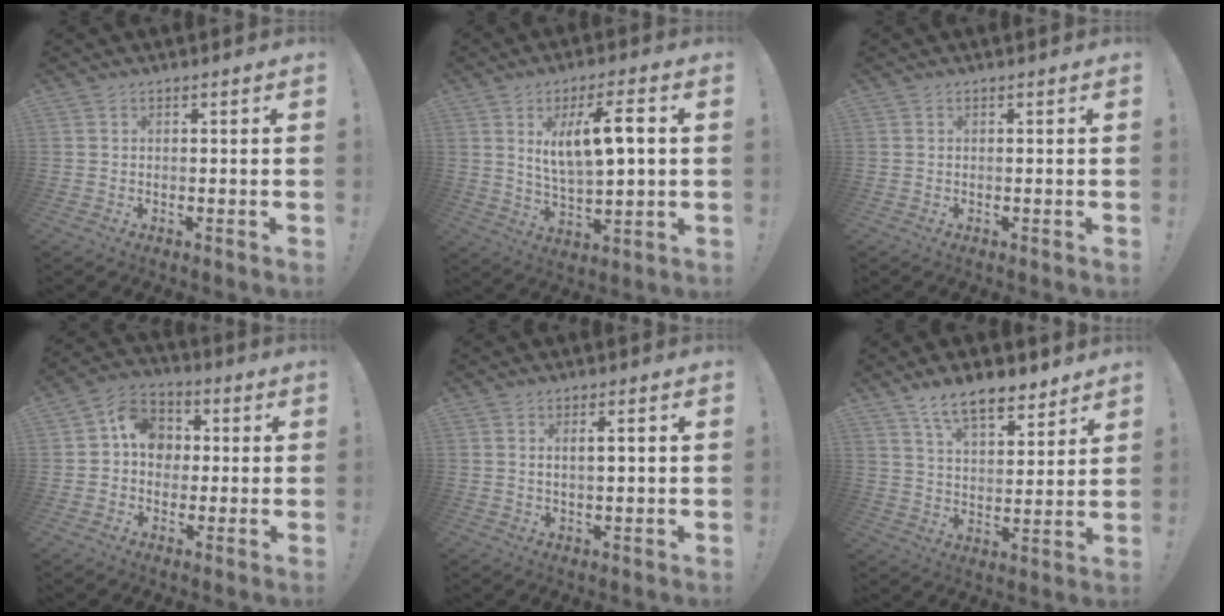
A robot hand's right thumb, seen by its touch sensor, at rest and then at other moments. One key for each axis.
{"total": 11.7, "fx": 3.5, "fy": 3.4, "fz": 10.7, "tx": -0.168, "ty": -0.008, "tz": 0.056}
{"total": 0.0}
{"total": 11.3, "fx": 1.3, "fy": 9.9, "fz": 5.3, "tx": -0.069, "ty": 0.014, "tz": 0.030}
{"total": 3.0, "fx": 0.7, "fy": 0.7, "fz": 2.8, "tx": -0.040, "ty": -0.005, "tz": 0.008}
{"total": 11.8, "fx": 8.9, "fy": 4.5, "fz": 6.4, "tx": -0.108, "ty": -0.047, "tz": 0.160}